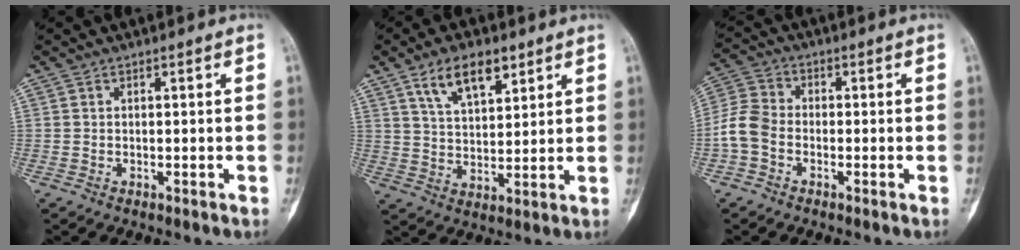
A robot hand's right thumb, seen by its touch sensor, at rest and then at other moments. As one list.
[{"total": 9.9, "force": [5.8, 4.7, 6.5], "torque": [-0.099, -0.024, 0.109]}, {"total": 6.4, "force": [-2.0, 4.7, 3.9], "torque": [-0.078, 0.017, -0.054]}]